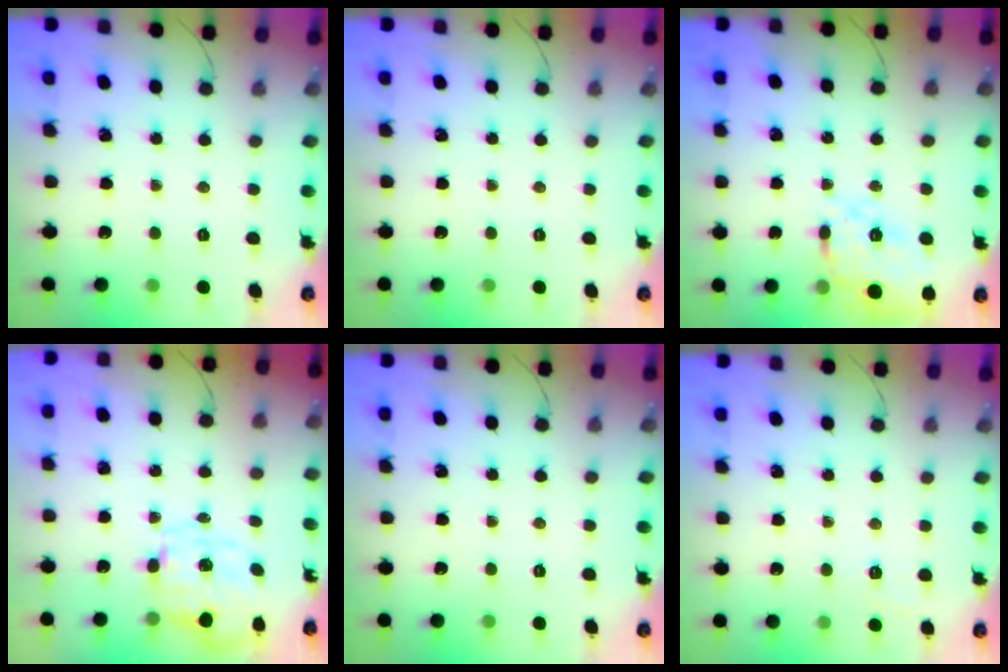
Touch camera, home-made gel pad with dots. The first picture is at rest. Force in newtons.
{"total": 0.0}
{"total": 14.7, "press": 14.6, "slide": 1.3}
{"total": 11.0, "press": 10.9, "slide": 1.5}
{"total": 0.0}
{"total": 1.9, "press": 0.9, "slide": 1.6}